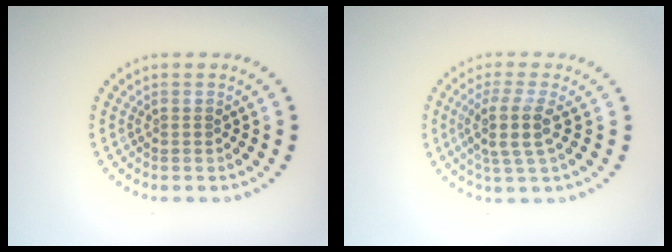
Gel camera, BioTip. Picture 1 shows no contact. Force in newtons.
{"total": 3.3, "press": 2.7, "slide": 2.0}